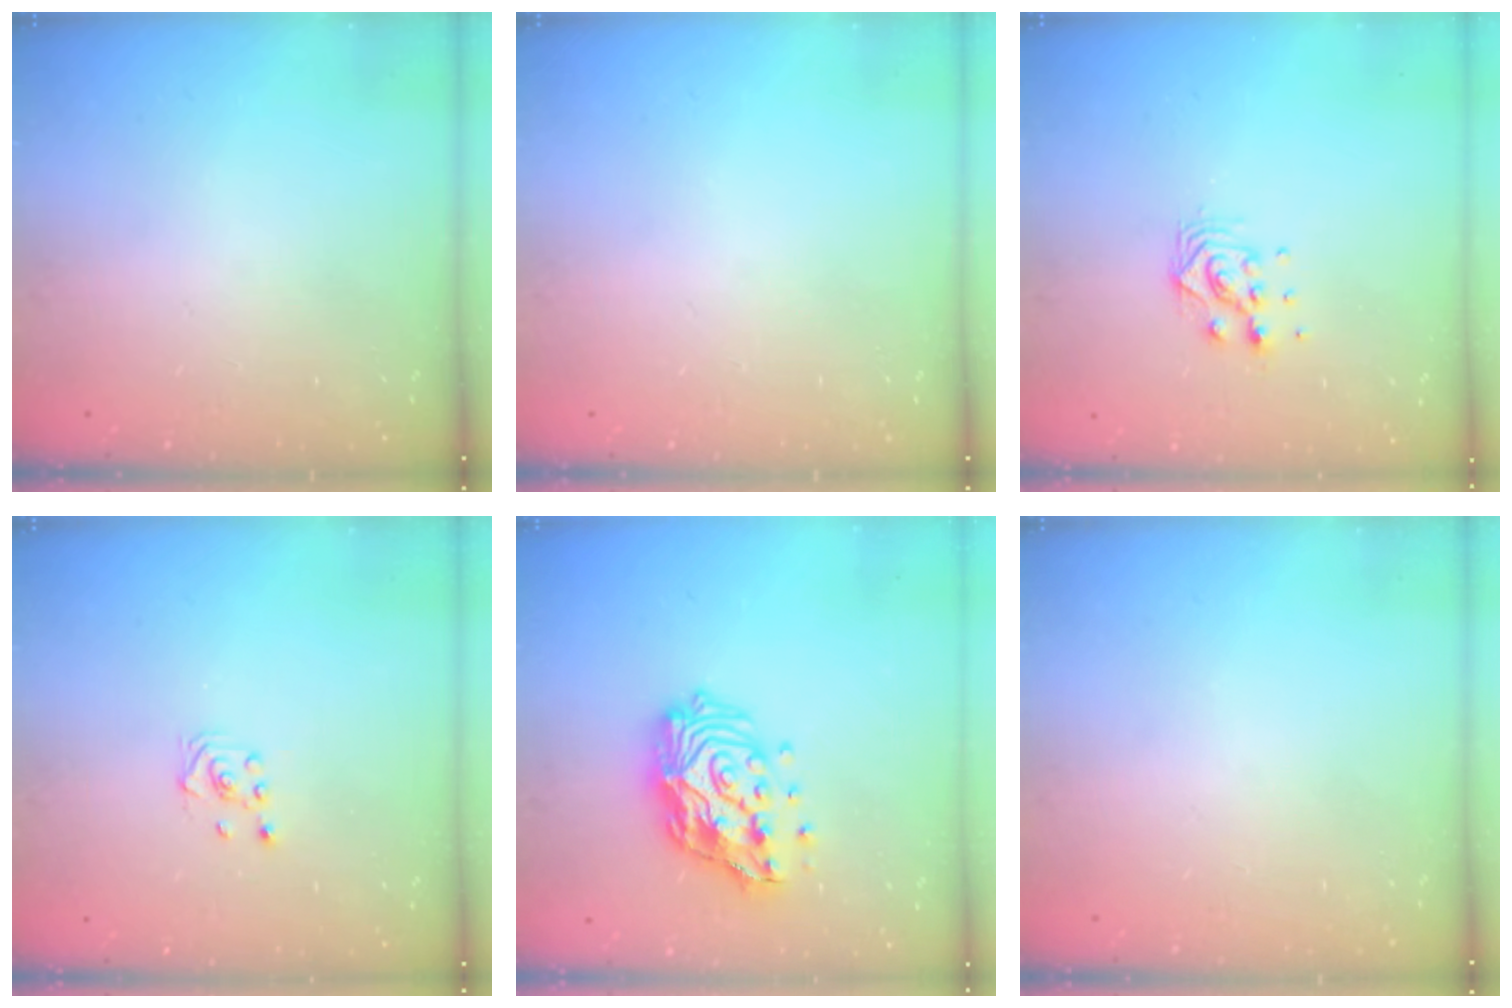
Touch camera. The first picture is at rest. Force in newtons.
{"total": 0.0}
{"total": 7.6, "press": 7.5, "slide": 0.5}
{"total": 1.6, "press": 1.4, "slide": 0.9}
{"total": 16.3, "press": 16.2, "slide": 1.6}
{"total": 0.0}